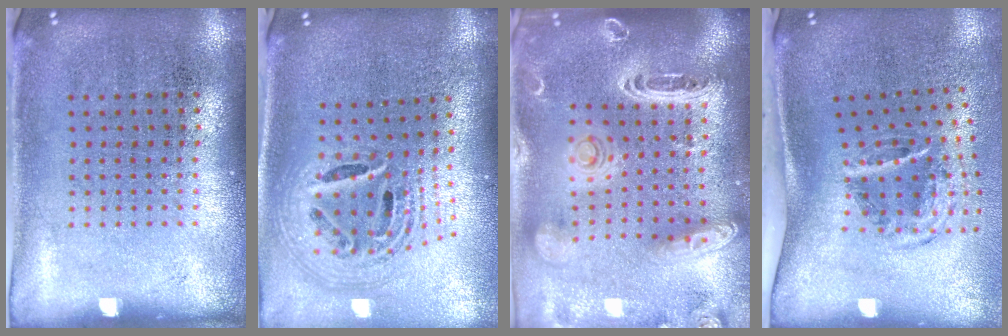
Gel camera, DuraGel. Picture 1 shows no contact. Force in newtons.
{"total": 2.6, "press": 1.8, "slide": 1.8}
{"total": 3.4, "press": 2.7, "slide": 2.0}
{"total": 2.0, "press": 1.2, "slide": 1.6}